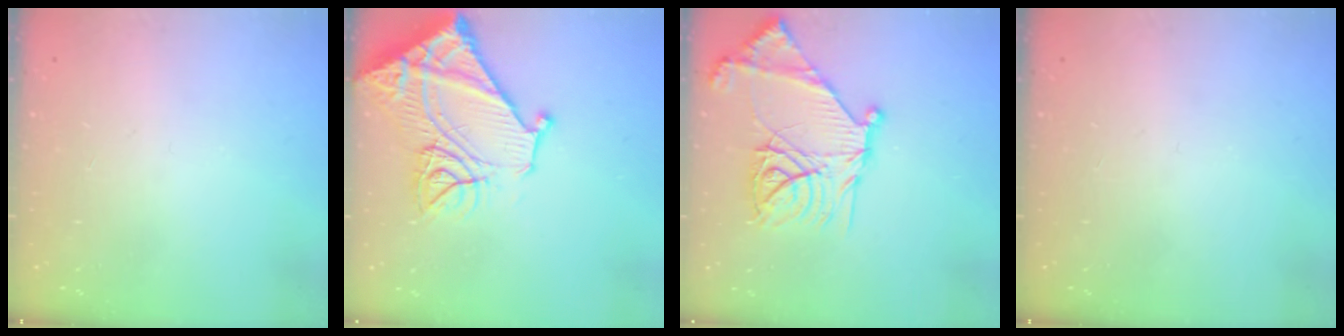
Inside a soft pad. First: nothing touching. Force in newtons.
{"total": 22.0, "press": 21.8, "slide": 2.5}
{"total": 22.5, "press": 22.4, "slide": 2.2}
{"total": 0.0}